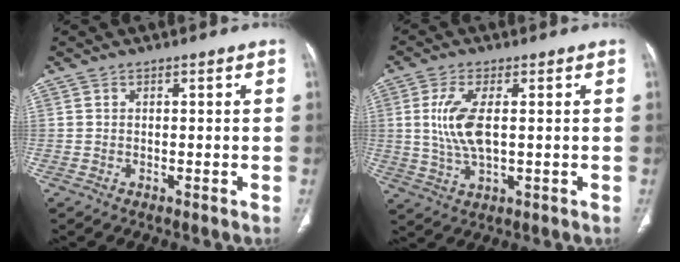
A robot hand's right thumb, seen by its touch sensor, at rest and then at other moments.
{"total": 8.1, "force": [1.0, 3.3, 7.3], "torque": [-0.169, -0.009, 0.025]}